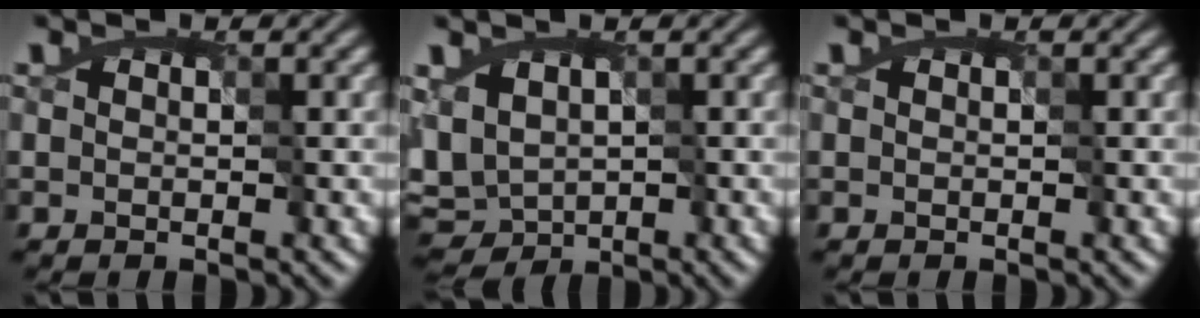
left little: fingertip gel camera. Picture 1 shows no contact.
{"total": 3.1, "force": [-1.2, 2.4, 1.7], "torque": [-0.038, -0.010, -0.016]}
{"total": 0.0}